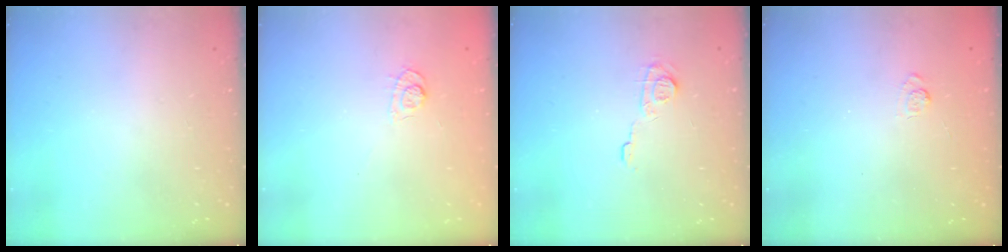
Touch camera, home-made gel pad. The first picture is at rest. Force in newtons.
{"total": 3.8, "press": 3.4, "slide": 1.6}
{"total": 7.5, "press": 7.4, "slide": 1.0}
{"total": 2.5, "press": 2.1, "slide": 1.4}